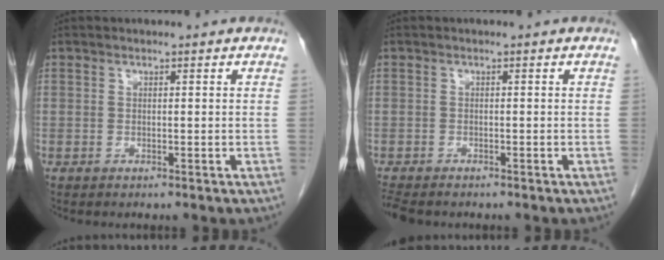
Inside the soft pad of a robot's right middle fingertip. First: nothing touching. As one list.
[{"total": 4.3, "force": [-3.7, 1.3, 1.8], "torque": [-0.031, -0.010, -0.061]}]